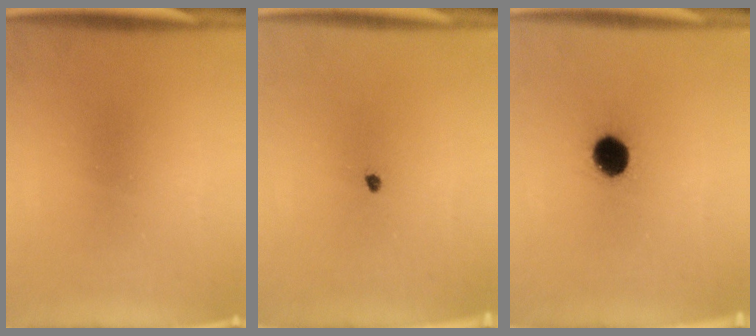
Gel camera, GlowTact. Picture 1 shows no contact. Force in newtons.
{"total": 0.7}
{"total": 9.2}